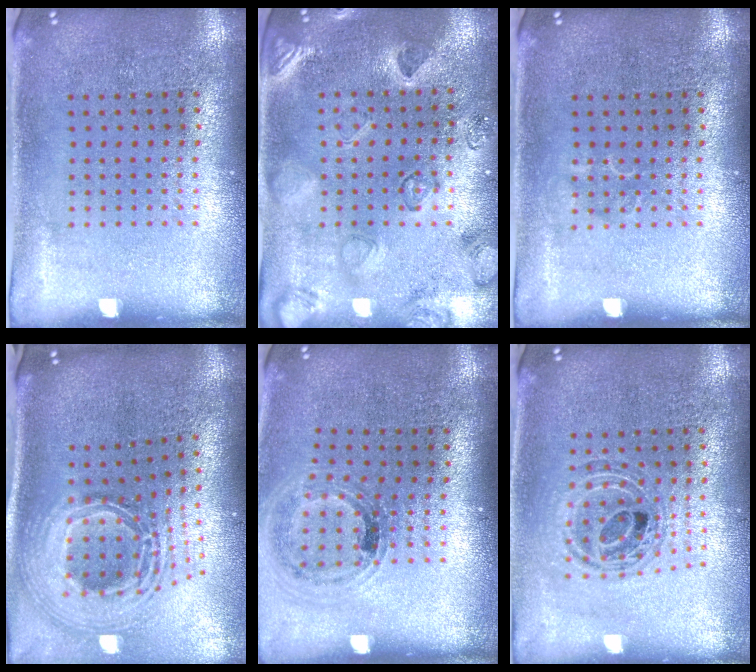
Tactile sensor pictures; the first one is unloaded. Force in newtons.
{"total": 2.3, "press": 2.1, "slide": 0.9}
{"total": 0.7, "press": 0.7, "slide": 0.2}
{"total": 2.9, "press": 2.0, "slide": 2.1}
{"total": 1.0, "press": 1.0, "slide": 0.2}
{"total": 0.9, "press": 0.9, "slide": 0.2}